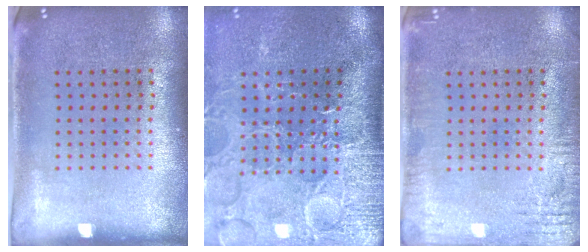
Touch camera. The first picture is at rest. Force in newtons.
{"total": 4.4, "press": 3.8, "slide": 2.2}
{"total": 2.7, "press": 2.7, "slide": 0.2}